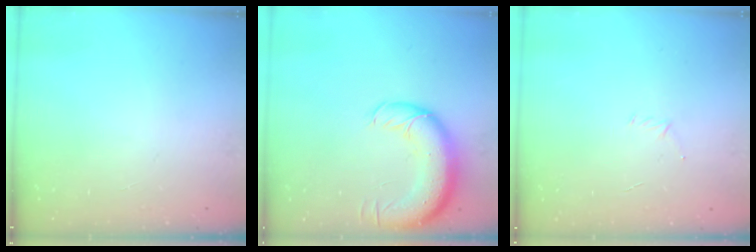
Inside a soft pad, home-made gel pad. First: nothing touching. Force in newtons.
{"total": 14.5, "press": 14.1, "slide": 3.5}
{"total": 2.9, "press": 2.8, "slide": 0.8}